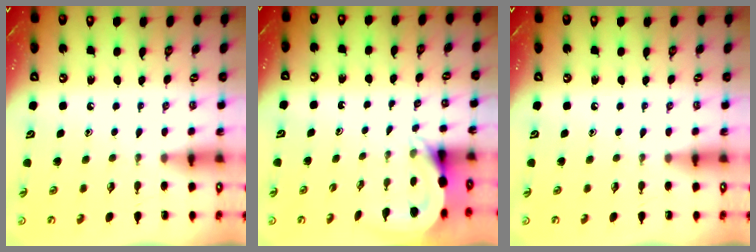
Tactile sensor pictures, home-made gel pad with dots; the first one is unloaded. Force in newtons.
{"total": 4.7, "press": 4.7, "slide": 0.1}
{"total": 0.0}